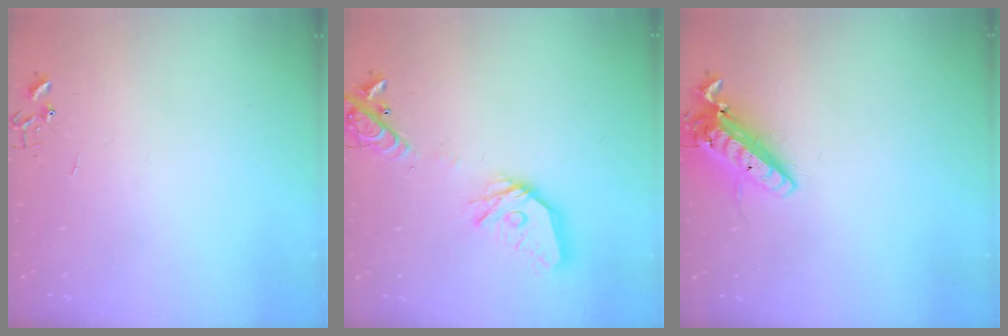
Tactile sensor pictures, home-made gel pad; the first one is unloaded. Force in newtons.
{"total": 18.3, "press": 18.2, "slide": 2.6}
{"total": 15.3, "press": 15.1, "slide": 2.8}